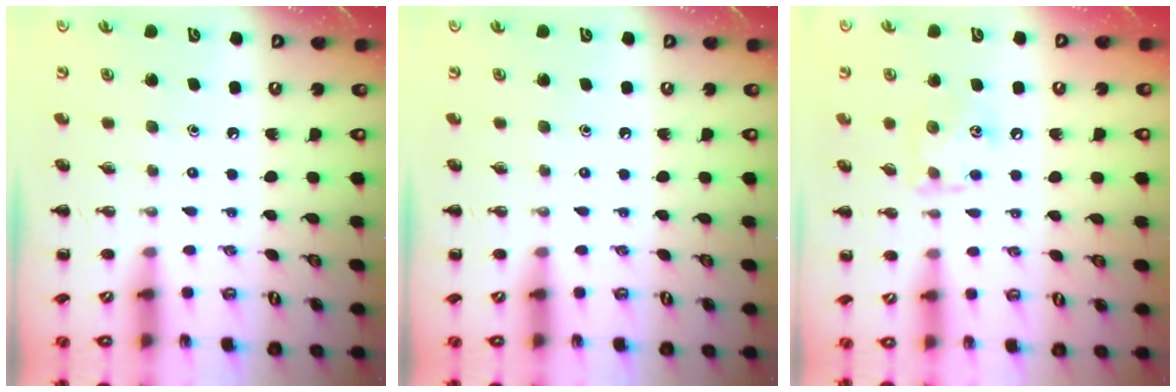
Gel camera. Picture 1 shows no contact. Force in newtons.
{"total": 0.0}
{"total": 8.6, "press": 8.6, "slide": 0.8}